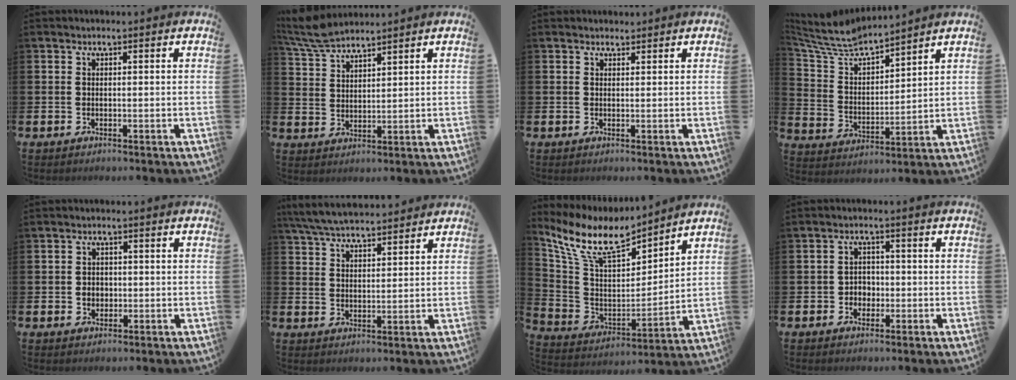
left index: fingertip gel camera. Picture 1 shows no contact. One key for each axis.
{"total": 6.3, "fx": 6.0, "fy": 0.9, "fz": 1.8, "tx": -0.057, "ty": -0.022, "tz": 0.112}
{"total": 1.2, "fx": 1.1, "fy": 0.5, "fz": -0.1, "tx": 0.012, "ty": 0.001, "tz": 0.019}
{"total": 6.9, "fx": 6.4, "fy": 1.6, "fz": 2.0, "tx": -0.076, "ty": -0.043, "tz": 0.108}
{"total": 1.8, "fx": -0.1, "fy": 1.7, "fz": 0.7, "tx": 0.003, "ty": 0.002, "tz": -0.009}
{"total": 6.1, "fx": 5.9, "fy": 0.7, "fz": 1.3, "tx": -0.050, "ty": -0.022, "tz": 0.109}
{"total": 10.3, "fx": 8.8, "fy": 3.3, "fz": 4.2, "tx": -0.129, "ty": -0.054, "tz": 0.155}
{"total": 2.4, "fx": -0.8, "fy": 2.2, "fz": 0.7, "tx": -0.016, "ty": 0.007, "tz": -0.021}